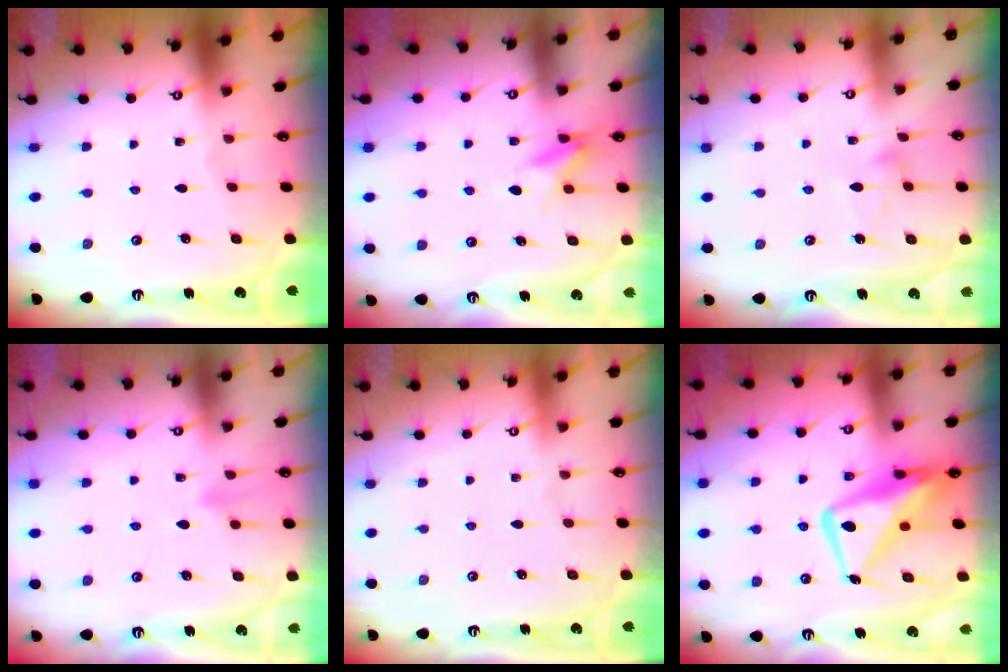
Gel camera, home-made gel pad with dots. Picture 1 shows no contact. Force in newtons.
{"total": 8.5, "press": 8.4, "slide": 1.1}
{"total": 4.0, "press": 4.0, "slide": 0.3}
{"total": 7.7, "press": 7.5, "slide": 1.5}
{"total": 3.9, "press": 3.9, "slide": 0.1}
{"total": 15.5, "press": 15.4, "slide": 1.1}